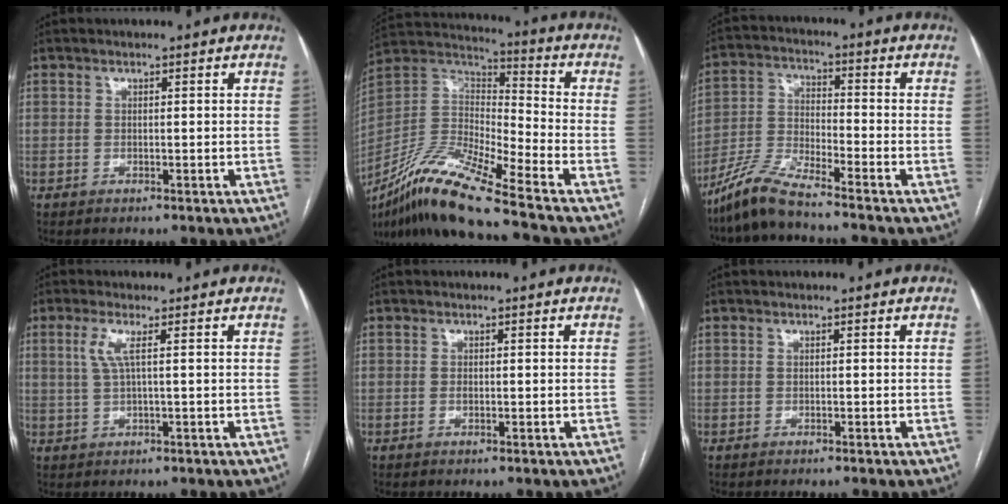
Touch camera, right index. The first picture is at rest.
{"total": 17.0, "force": [-12.7, 0.1, 11.4], "torque": [-0.228, -0.007, -0.236]}
{"total": 8.3, "force": [-7.2, 0.1, 4.1], "torque": [-0.090, -0.015, -0.147]}
{"total": 3.0, "force": [0.9, -0.1, 2.8], "torque": [-0.068, 0.009, 0.021]}
{"total": 0.6, "force": [-0.2, 0.3, 0.5], "torque": [-0.013, -0.005, -0.002]}
{"total": 0.7, "force": [-0.6, -0.2, 0.3], "torque": [0.000, 0.001, -0.012]}